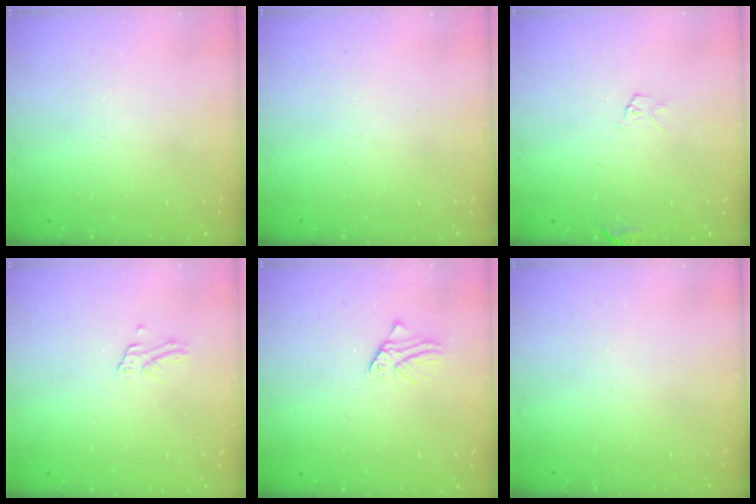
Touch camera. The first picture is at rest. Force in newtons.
{"total": 0.0}
{"total": 6.4, "press": 6.3, "slide": 0.5}
{"total": 2.0, "press": 2.0, "slide": 0.1}
{"total": 1.1, "press": 1.1, "slide": 0.1}
{"total": 0.0}